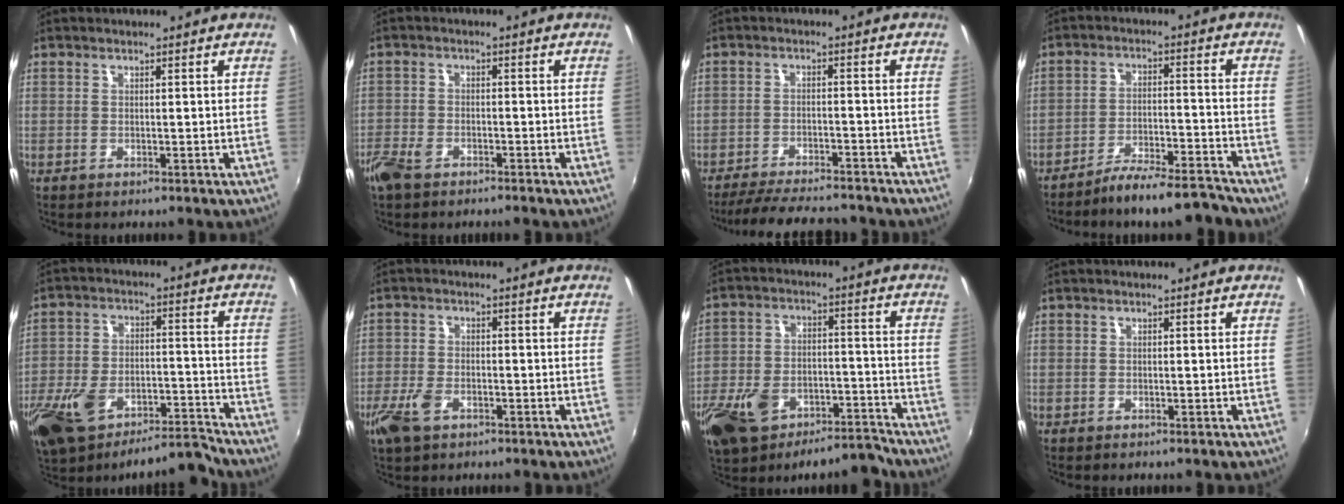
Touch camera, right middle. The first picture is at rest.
{"total": 6.1, "force": [-4.4, 2.9, 3.1], "torque": [-0.084, -0.012, -0.089]}
{"total": 13.6, "force": [-12.0, 2.8, 5.8], "torque": [-0.124, -0.015, -0.180]}
{"total": 9.6, "force": [-8.5, 1.4, 4.1], "torque": [-0.076, 0.007, -0.136]}
{"total": 16.3, "force": [-12.3, 6.0, 8.8], "torque": [-0.187, -0.017, -0.211]}
{"total": 6.6, "force": [-3.7, 3.8, 4.0], "torque": [-0.103, -0.009, -0.071]}
{"total": 16.0, "force": [-11.4, 7.7, 8.3], "torque": [-0.179, -0.004, -0.182]}
{"total": 0.0}